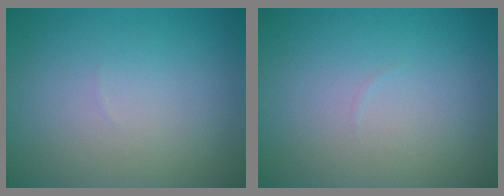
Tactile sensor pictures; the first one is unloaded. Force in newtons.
{"total": 0.0}